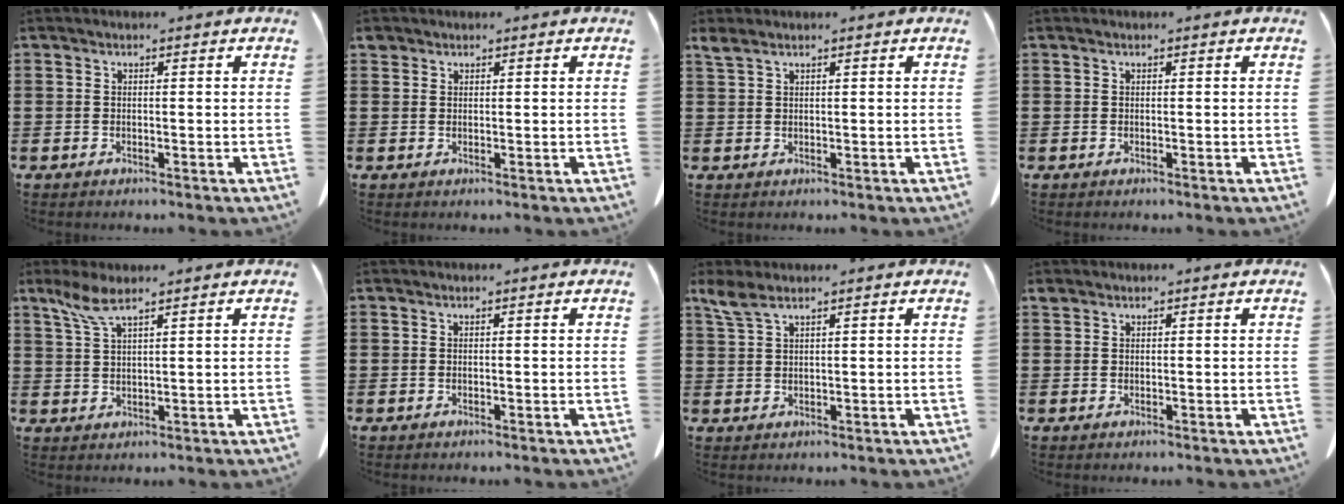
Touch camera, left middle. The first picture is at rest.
{"total": 1.3, "force": [1.0, 0.8, 0.3], "torque": [-0.010, 0.003, 0.020]}
{"total": 1.5, "force": [1.1, 0.4, 1.0], "torque": [-0.024, 0.001, 0.020]}
{"total": 0.0}
{"total": 4.8, "force": [3.1, 1.0, 3.5], "torque": [-0.086, 0.001, 0.055]}
{"total": 0.0}
{"total": 3.4, "force": [2.2, 0.9, 2.4], "torque": [-0.054, 0.001, 0.041]}
{"total": 0.8, "force": [0.6, 0.4, 0.1], "torque": [-0.006, 0.003, 0.012]}